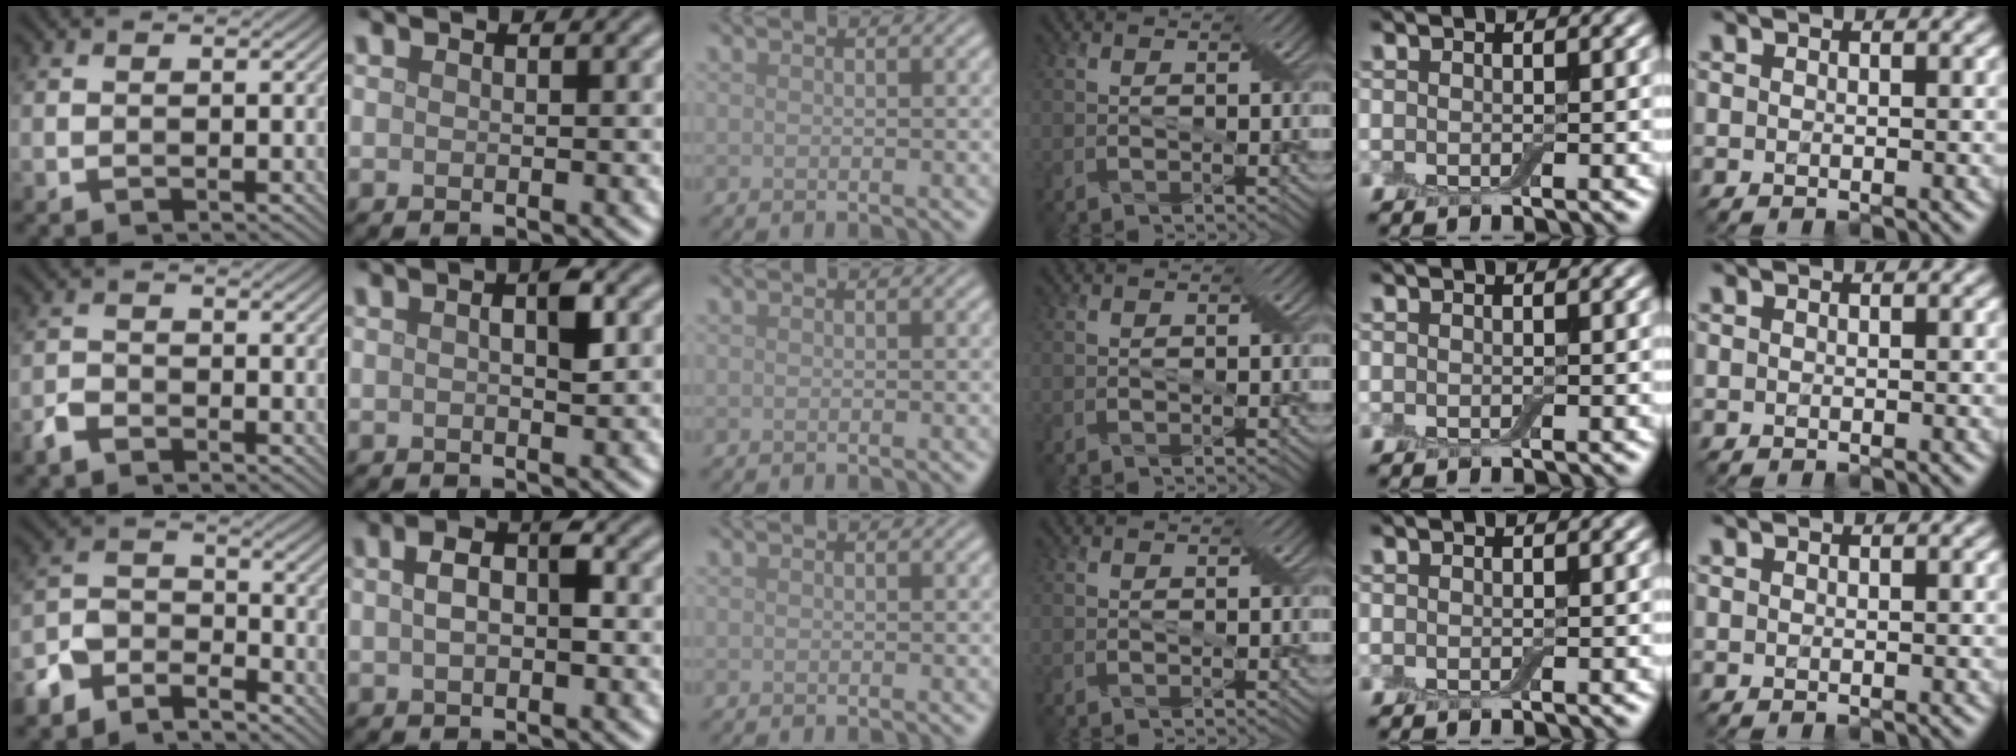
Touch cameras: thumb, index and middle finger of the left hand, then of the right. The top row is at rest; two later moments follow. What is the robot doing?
{"motion": "squeeze", "object": "air blower"}